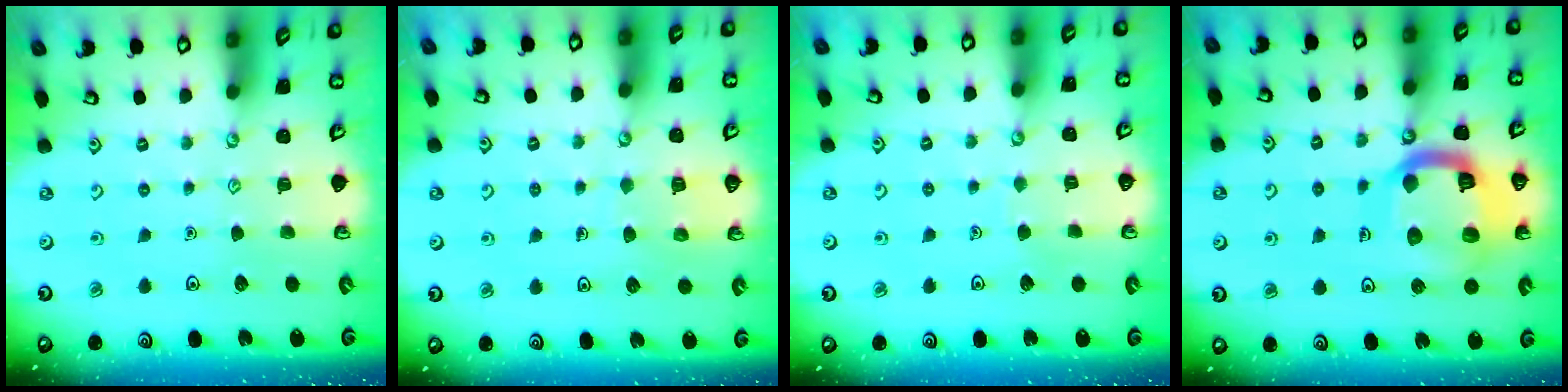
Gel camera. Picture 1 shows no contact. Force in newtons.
{"total": 4.7, "press": 4.7, "slide": 0.4}
{"total": 2.3, "press": 2.3, "slide": 0.1}
{"total": 18.4, "press": 18.3, "slide": 1.9}